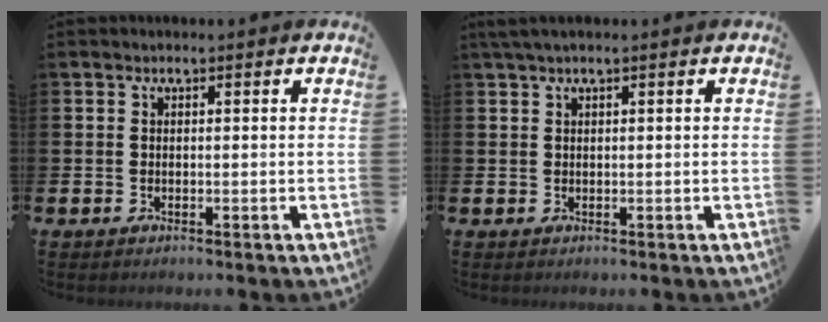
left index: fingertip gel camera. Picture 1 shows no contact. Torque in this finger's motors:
{"motor_torque": [-0.01, -0.13, 0.36, 0.11]}